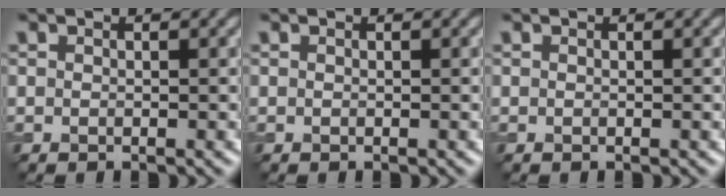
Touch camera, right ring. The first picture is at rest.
{"total": 0.0}
{"total": 0.0}